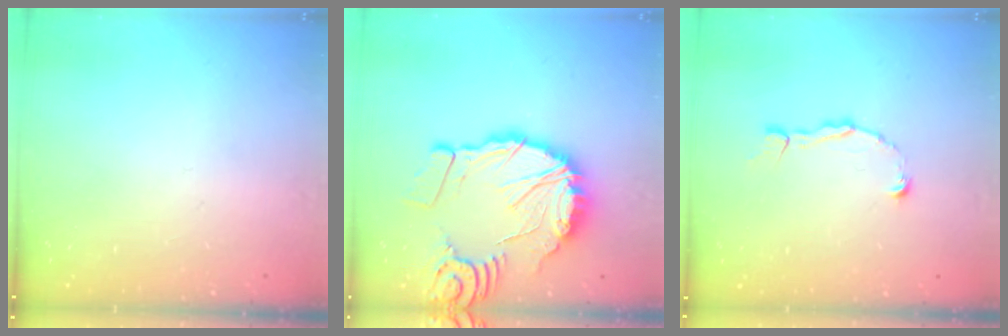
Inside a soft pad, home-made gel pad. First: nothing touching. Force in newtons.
{"total": 18.0, "press": 17.9, "slide": 2.3}
{"total": 2.5, "press": 2.5, "slide": 0.2}